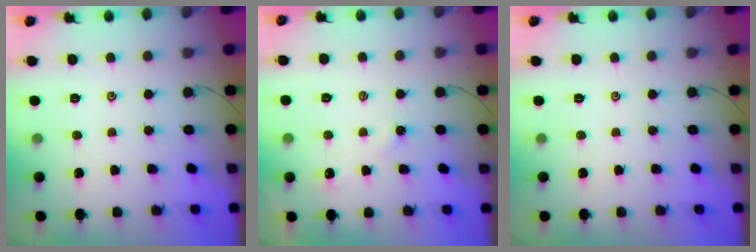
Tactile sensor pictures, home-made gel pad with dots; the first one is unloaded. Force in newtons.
{"total": 2.9, "press": 2.8, "slide": 0.6}
{"total": 0.0}